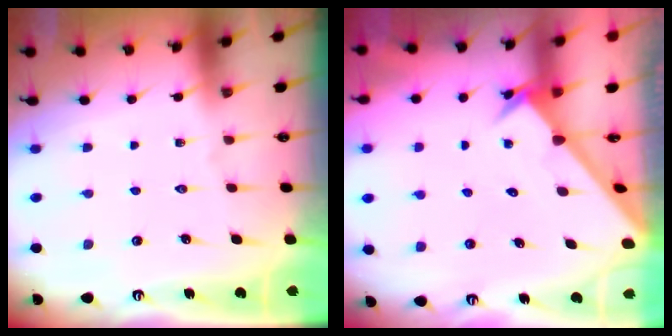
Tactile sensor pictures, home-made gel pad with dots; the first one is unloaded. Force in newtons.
{"total": 2.6, "press": 2.6, "slide": 0.2}